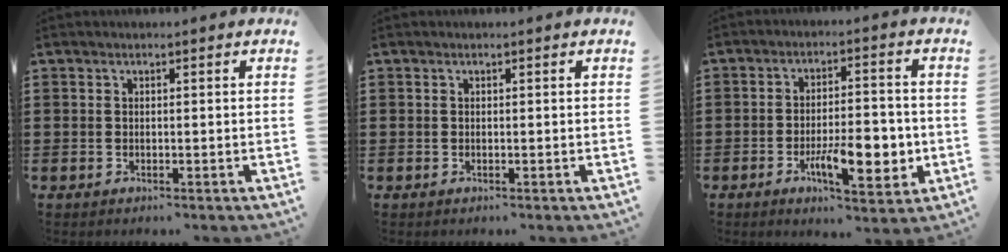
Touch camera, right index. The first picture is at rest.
{"total": 0.0}
{"total": 10.4, "force": [-3.1, 4.2, 9.0], "torque": [-0.129, -0.007, -0.049]}